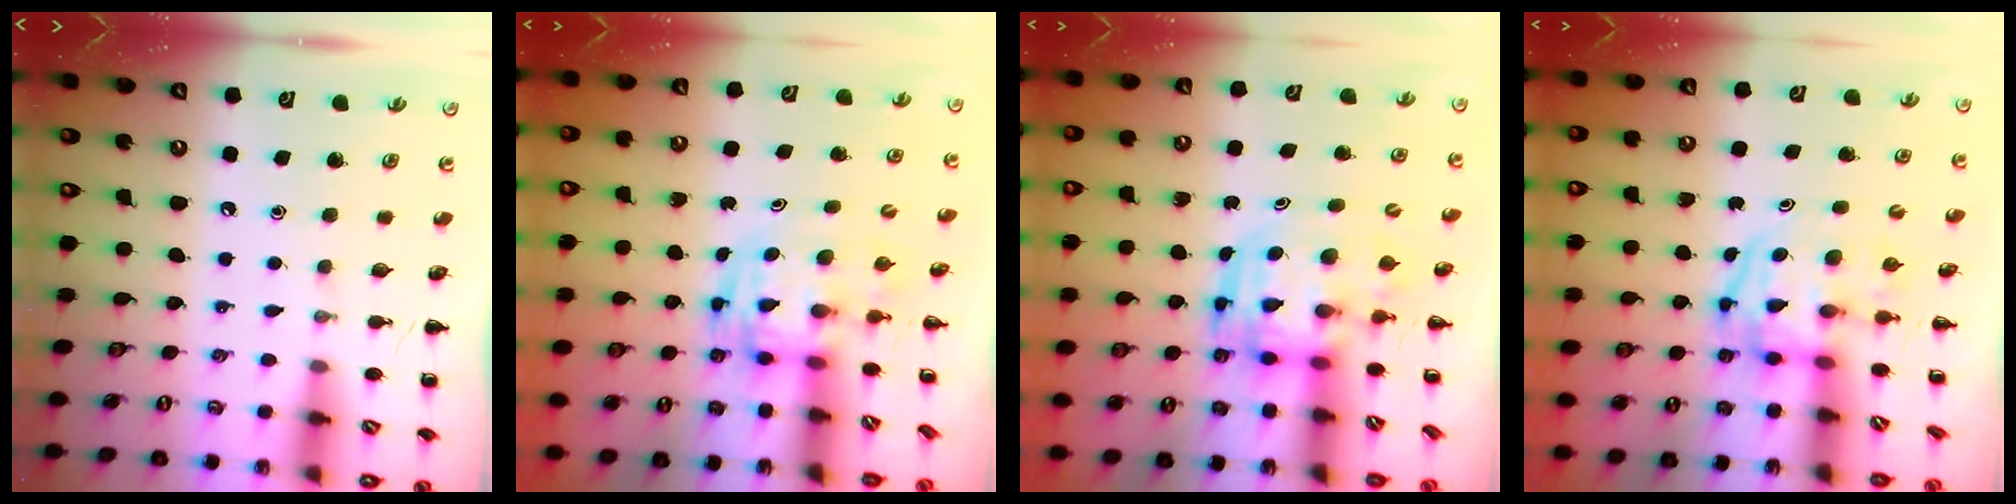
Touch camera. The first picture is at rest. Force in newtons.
{"total": 2.8, "press": 2.8, "slide": 0.5}
{"total": 3.7, "press": 3.6, "slide": 0.7}
{"total": 4.0, "press": 3.9, "slide": 0.6}